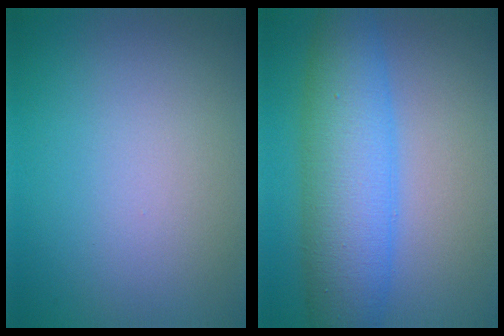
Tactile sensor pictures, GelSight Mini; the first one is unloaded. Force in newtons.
{"total": 8.0, "press": 8.0, "slide": 0.2}